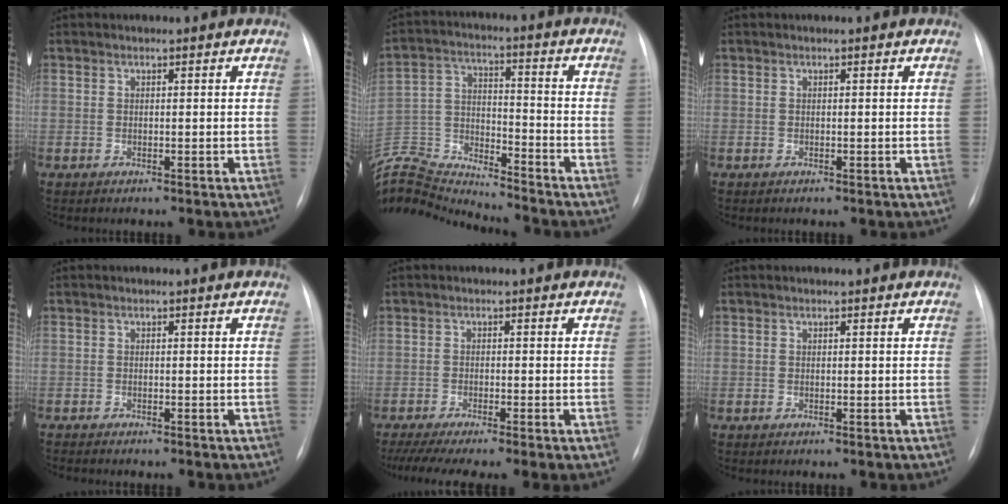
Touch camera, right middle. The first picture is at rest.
{"total": 18.2, "force": [-17.8, 1.1, 3.5], "torque": [-0.086, 0.026, -0.307]}
{"total": 0.0}
{"total": 1.7, "force": [-1.5, 0.2, 0.7], "torque": [-0.008, -0.003, -0.018]}
{"total": 8.7, "force": [-6.5, 0.6, 5.8], "torque": [-0.085, -0.015, -0.106]}
{"total": 0.0}